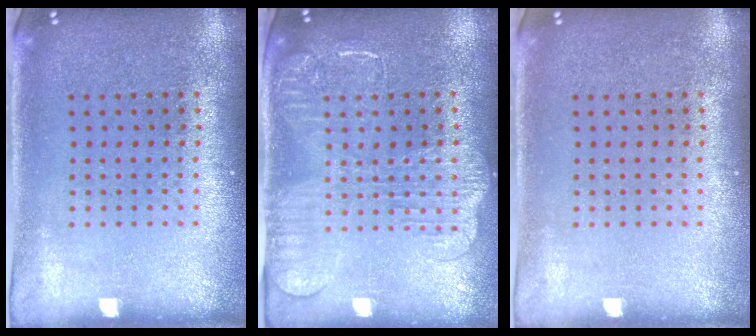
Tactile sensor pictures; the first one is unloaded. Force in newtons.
{"total": 2.2, "press": 2.0, "slide": 0.9}
{"total": 0.0}